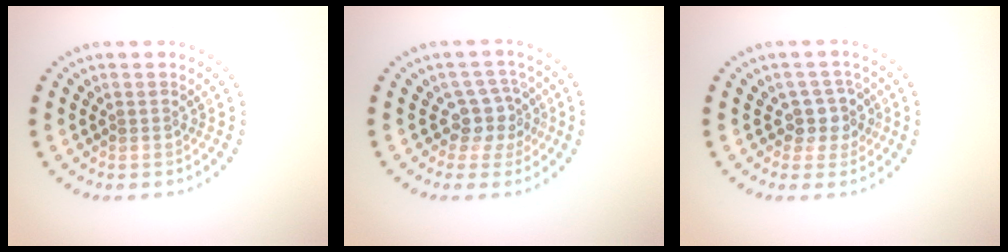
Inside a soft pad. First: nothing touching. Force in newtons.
{"total": 2.8, "press": 2.1, "slide": 1.8}
{"total": 2.4, "press": 2.0, "slide": 1.4}